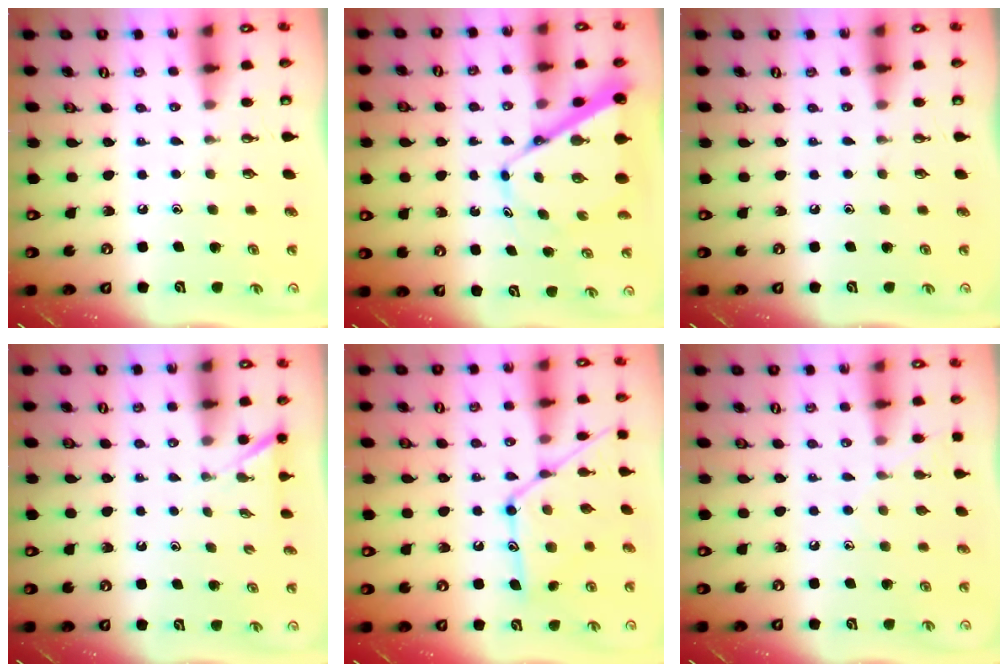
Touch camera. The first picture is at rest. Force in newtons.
{"total": 10.1, "press": 10.0, "slide": 0.9}
{"total": 0.0}
{"total": 1.5, "press": 1.5, "slide": 0.1}
{"total": 15.0, "press": 15.0, "slide": 0.9}
{"total": 7.7, "press": 7.6, "slide": 0.8}